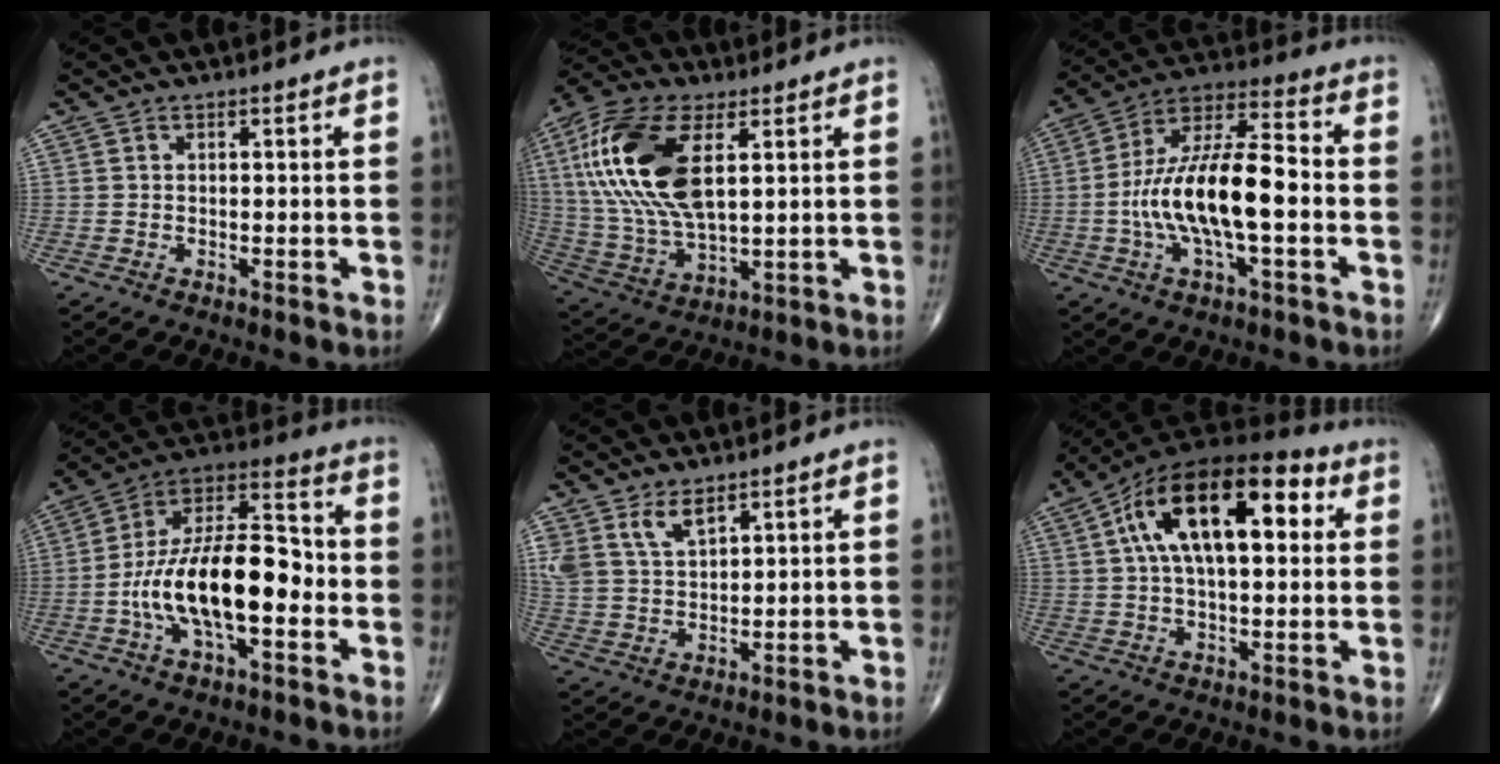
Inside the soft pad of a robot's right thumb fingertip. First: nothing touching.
{"total": 21.0, "force": [5.7, 10.2, 17.5], "torque": [-0.371, -0.009, 0.104]}
{"total": 18.5, "force": [-2.7, 6.8, 17.0], "torque": [-0.314, 0.037, -0.052]}
{"total": 20.3, "force": [-3.8, 9.1, 17.7], "torque": [-0.303, 0.042, -0.071]}
{"total": 6.4, "force": [4.3, 3.0, 3.6], "torque": [-0.062, -0.022, 0.091]}
{"total": 20.9, "force": [5.7, 10.0, 17.5], "torque": [-0.284, 0.028, 0.082]}